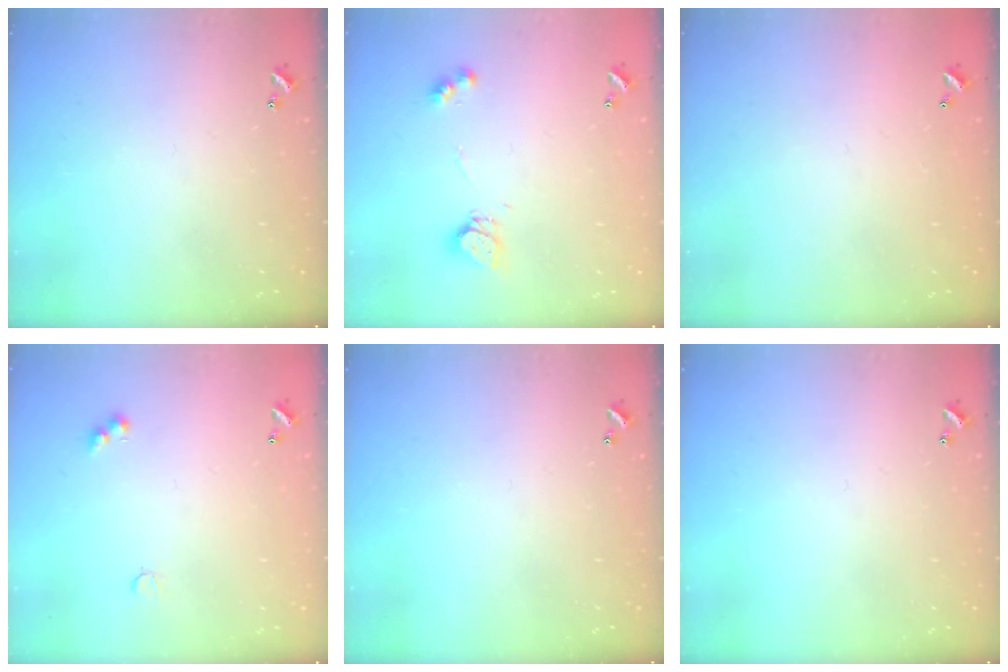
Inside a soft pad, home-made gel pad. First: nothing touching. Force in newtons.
{"total": 8.7, "press": 8.7, "slide": 1.0}
{"total": 2.9, "press": 2.9, "slide": 0.1}
{"total": 2.9, "press": 2.8, "slide": 0.6}
{"total": 0.0}
{"total": 0.0}